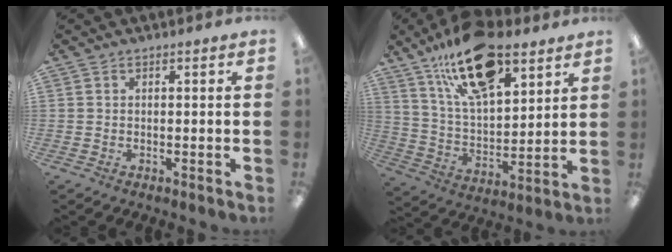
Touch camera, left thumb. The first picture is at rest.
{"total": 20.9, "force": [13.6, 9.0, 13.2], "torque": [-0.229, -0.058, 0.236]}